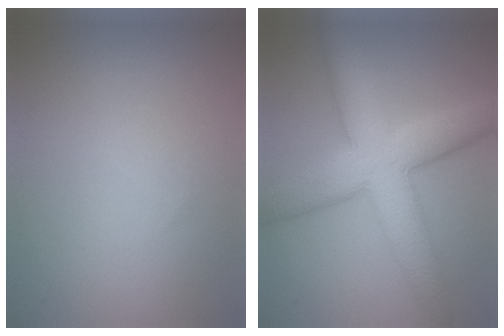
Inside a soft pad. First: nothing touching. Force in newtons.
{"total": 8.5, "press": 8.5, "slide": 0.3}